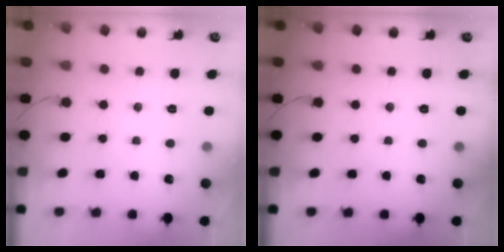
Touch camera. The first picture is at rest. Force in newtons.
{"total": 0.0}